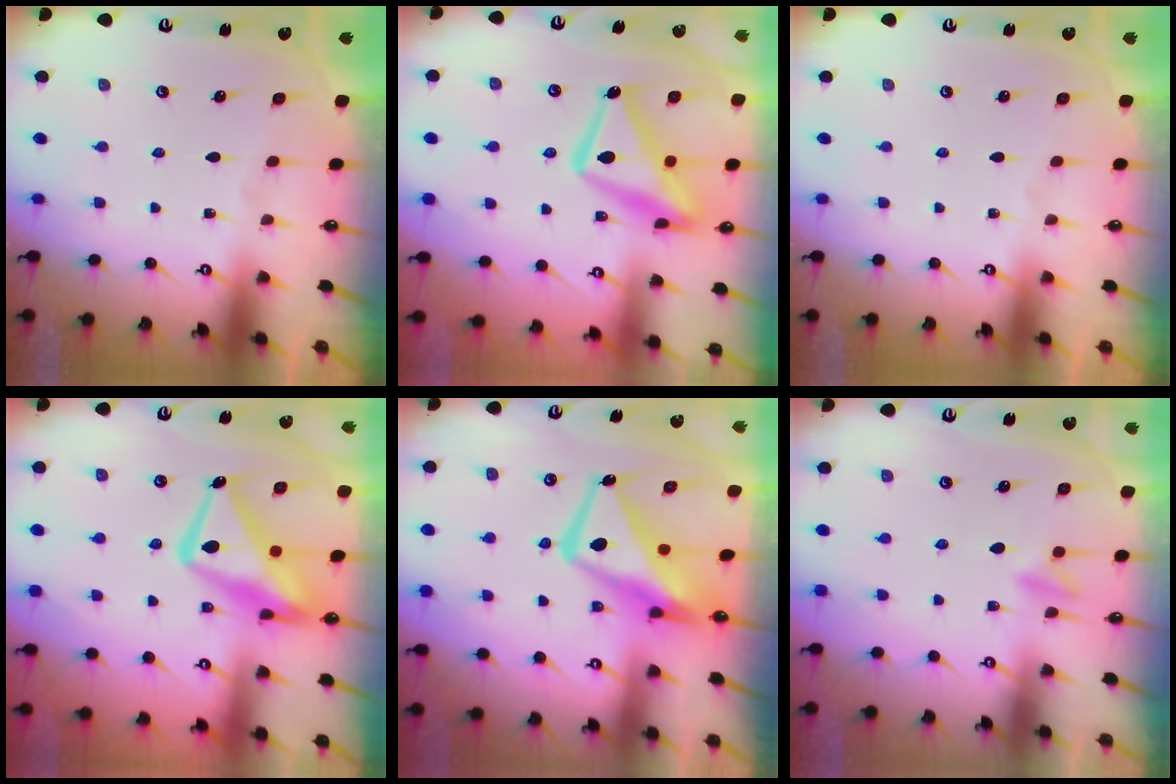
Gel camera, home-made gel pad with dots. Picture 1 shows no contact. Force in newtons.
{"total": 15.4, "press": 15.4, "slide": 1.4}
{"total": 0.0}
{"total": 15.6, "press": 15.5, "slide": 1.5}
{"total": 13.2, "press": 13.1, "slide": 1.6}
{"total": 4.5, "press": 4.5, "slide": 0.5}